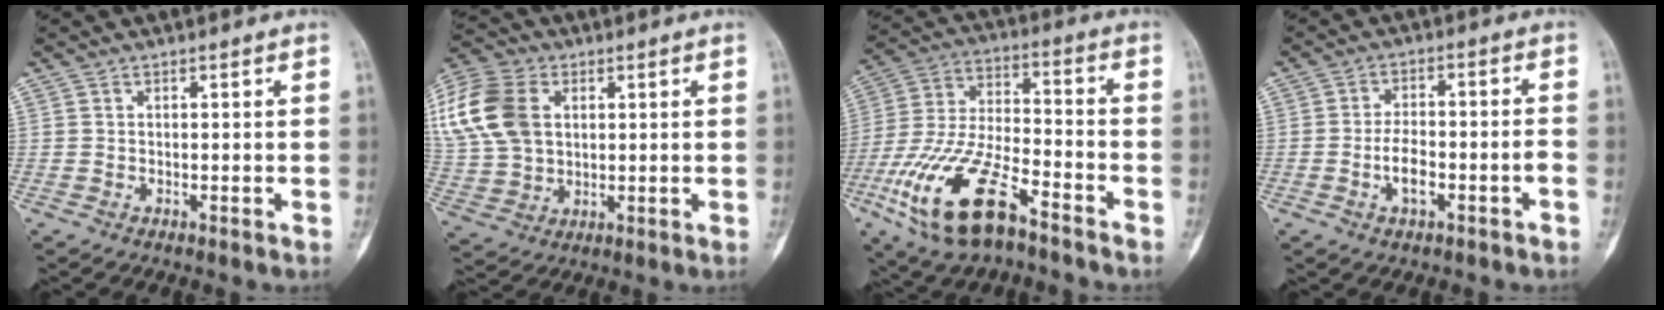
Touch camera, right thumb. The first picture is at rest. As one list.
[{"total": 18.1, "force": [4.7, 12.9, 11.8], "torque": [-0.261, 0.009, 0.090]}, {"total": 19.7, "force": [-10.9, 7.9, 14.4], "torque": [-0.302, 0.044, -0.202]}, {"total": 6.6, "force": [-2.7, 2.5, 5.5], "torque": [-0.096, 0.027, -0.044]}]